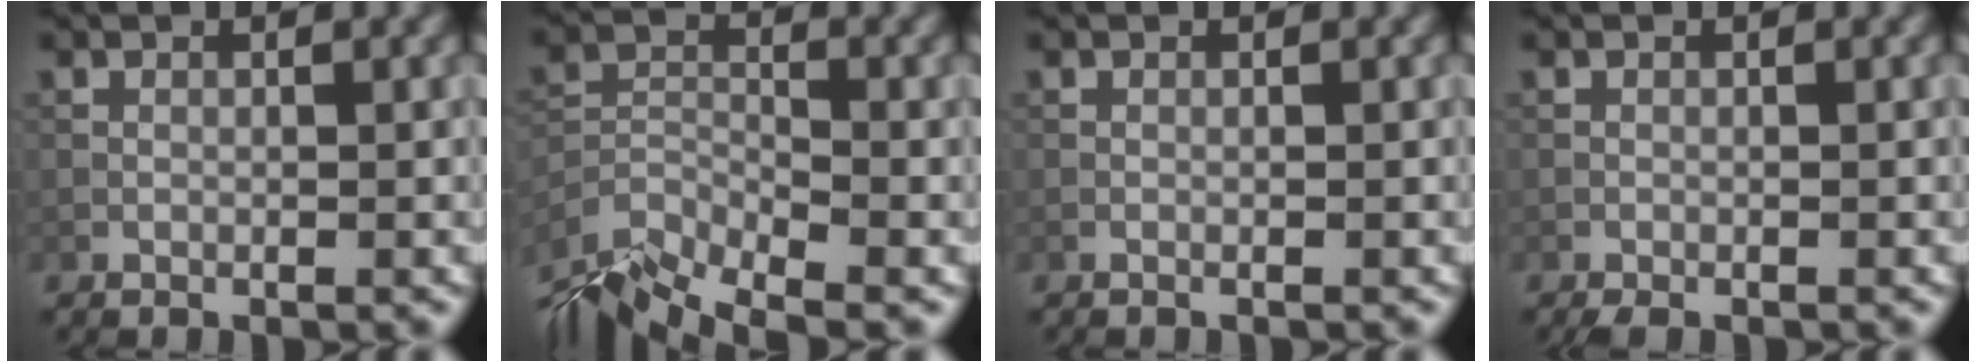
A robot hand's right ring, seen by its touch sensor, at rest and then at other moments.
{"total": 8.0, "force": [-6.6, 2.6, 3.6], "torque": [-0.073, -0.017, -0.126]}
{"total": 0.0}
{"total": 0.9, "force": [-0.7, 0.2, 0.6], "torque": [-0.012, -0.002, -0.014]}